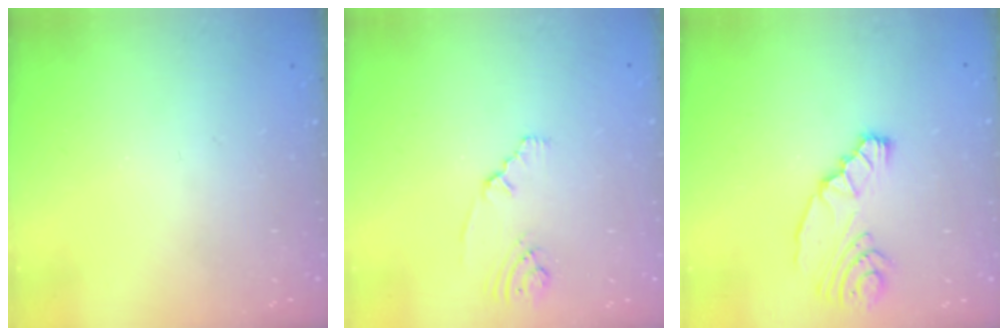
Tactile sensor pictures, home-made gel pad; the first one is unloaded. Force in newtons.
{"total": 1.8, "press": 1.7, "slide": 0.7}
{"total": 8.3, "press": 7.4, "slide": 3.8}